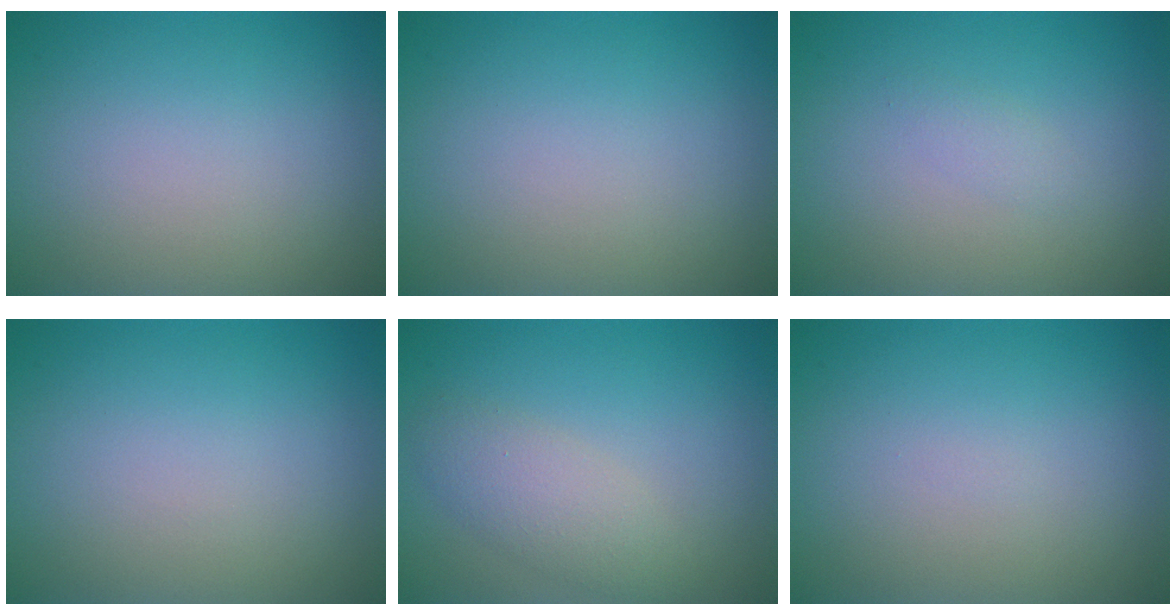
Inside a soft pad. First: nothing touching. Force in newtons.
{"total": 0.0}
{"total": 0.8, "press": 0.8, "slide": 0.1}
{"total": 0.0}
{"total": 2.9, "press": 2.9, "slide": 0.3}
{"total": 0.0}